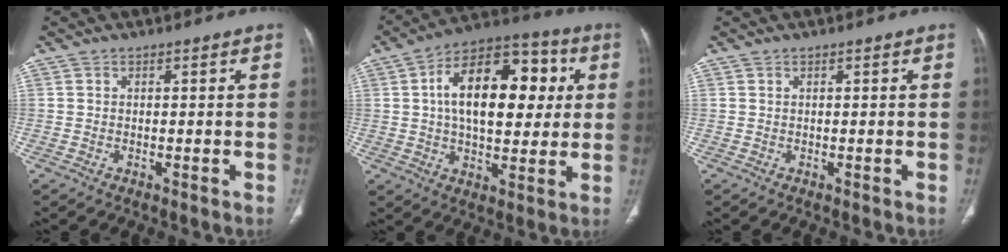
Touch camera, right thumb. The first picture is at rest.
{"total": 20.7, "force": [3.7, 11.6, 16.7], "torque": [-0.225, 0.019, 0.051]}
{"total": 0.0}